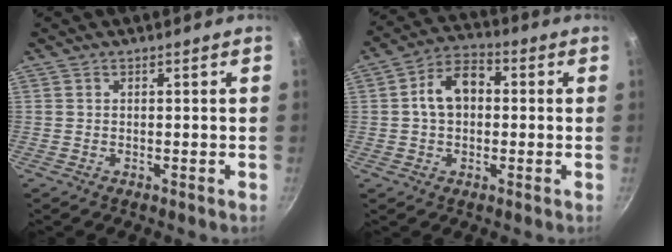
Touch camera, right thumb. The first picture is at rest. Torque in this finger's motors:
{"motor_torque": [-0.63, 0.85, 0.24, 0.43, 0.06]}